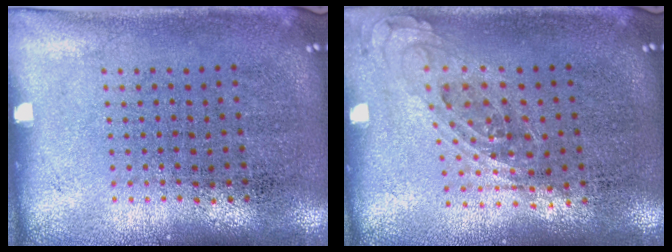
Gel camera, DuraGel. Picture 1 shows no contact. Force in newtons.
{"total": 0.8, "press": 0.7, "slide": 0.3}